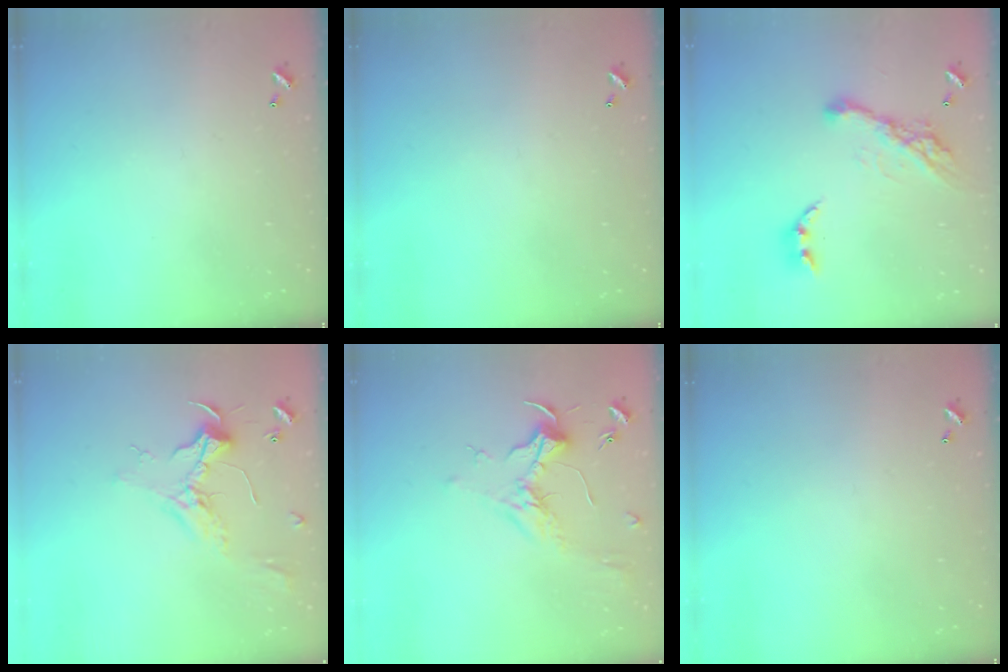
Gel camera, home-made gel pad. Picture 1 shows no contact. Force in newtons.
{"total": 0.0}
{"total": 15.5, "press": 15.4, "slide": 1.4}
{"total": 2.4, "press": 2.3, "slide": 0.9}
{"total": 1.8, "press": 1.6, "slide": 0.6}
{"total": 0.0}